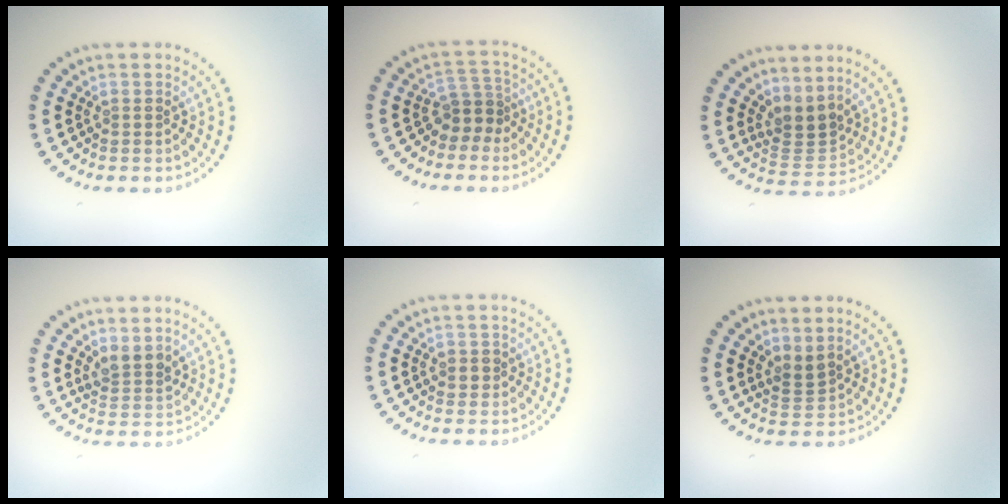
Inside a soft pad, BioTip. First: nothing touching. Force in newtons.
{"total": 2.6, "press": 1.9, "slide": 1.8}
{"total": 2.8, "press": 2.1, "slide": 2.0}
{"total": 2.2, "press": 1.8, "slide": 1.2}
{"total": 1.2, "press": 1.1, "slide": 0.5}
{"total": 1.8, "press": 1.3, "slide": 1.3}